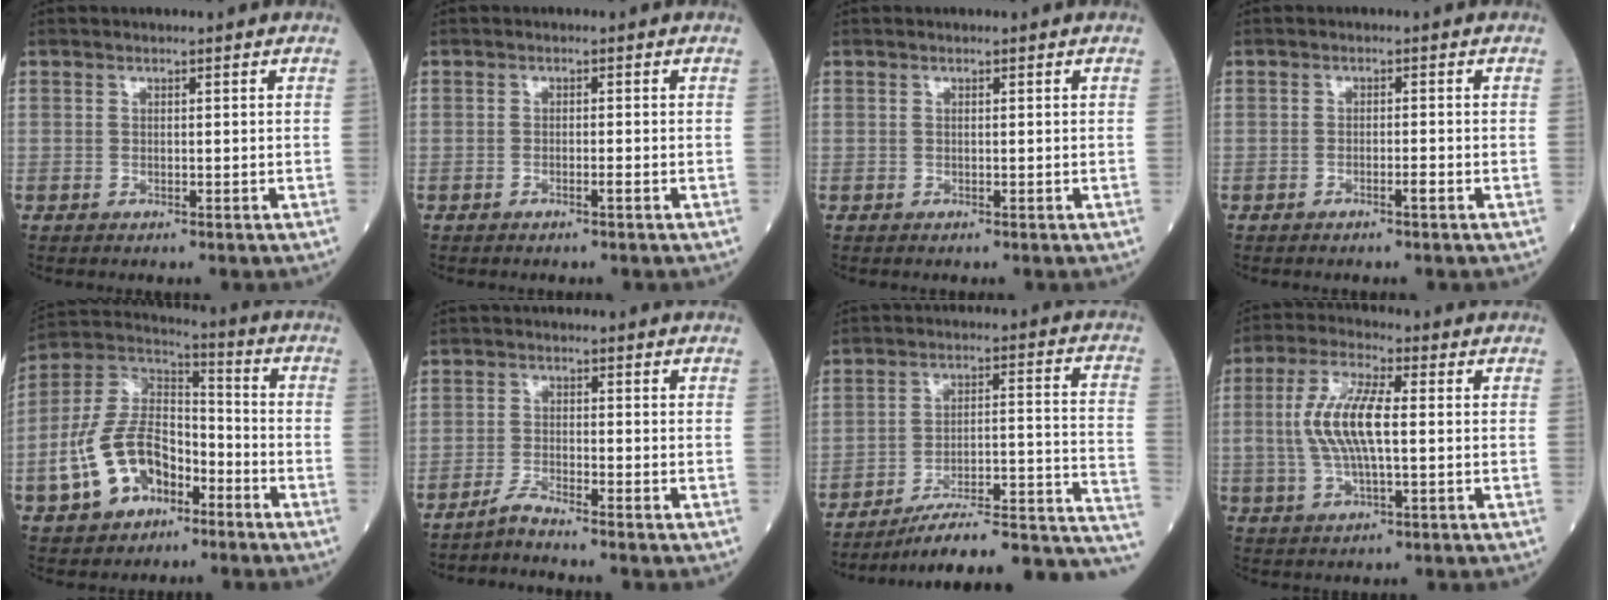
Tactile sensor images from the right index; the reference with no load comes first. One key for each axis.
{"total": 0.8, "fx": -0.6, "fy": -0.1, "fz": 0.5, "tx": -0.009, "ty": 0.001, "tz": -0.011}
{"total": 0.0}
{"total": 1.2, "fx": -0.9, "fy": 0.0, "fz": 0.8, "tx": -0.014, "ty": 0.002, "tz": -0.017}
{"total": 14.1, "fx": -6.0, "fy": 8.5, "fz": 9.6, "tx": -0.216, "ty": 0.024, "tz": -0.107}
{"total": 2.6, "fx": -2.5, "fy": -0.7, "fz": 0.4, "tx": -0.011, "ty": -0.010, "tz": -0.054}
{"total": 19.8, "fx": -15.8, "fy": 3.1, "fz": 11.6, "tx": -0.089, "ty": 0.043, "tz": -0.227}
{"total": 10.1, "fx": 0.4, "fy": 2.7, "fz": 9.7, "tx": -0.209, "ty": 0.010, "tz": 0.006}